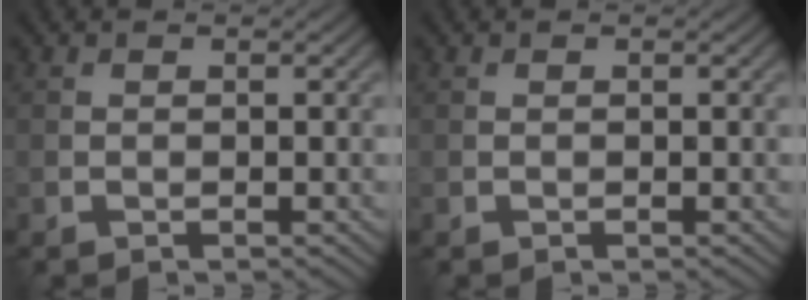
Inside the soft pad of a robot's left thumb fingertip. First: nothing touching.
{"total": 0.0}